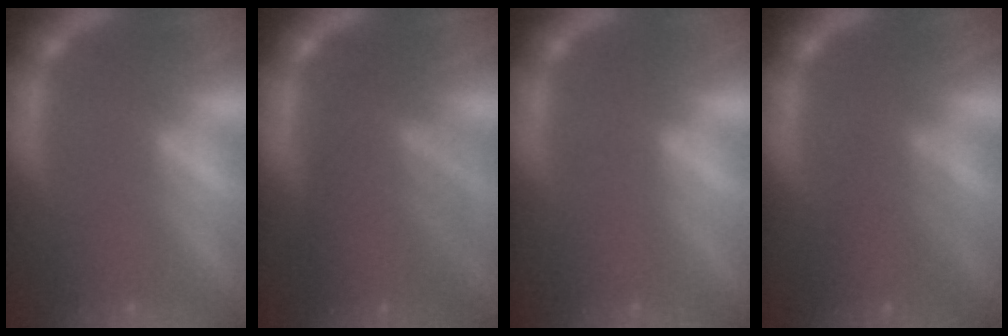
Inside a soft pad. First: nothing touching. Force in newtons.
{"total": 7.6}
{"total": 0.0}
{"total": 3.6}